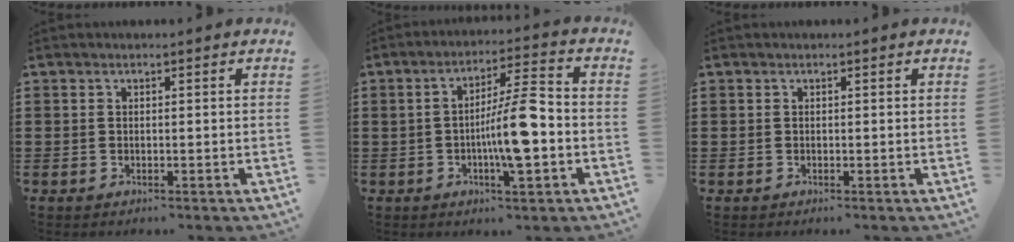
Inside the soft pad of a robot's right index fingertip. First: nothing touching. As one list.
[{"total": 9.3, "force": [-2.0, 1.9, 8.9], "torque": [-0.163, 0.004, -0.039]}, {"total": 0.0}]